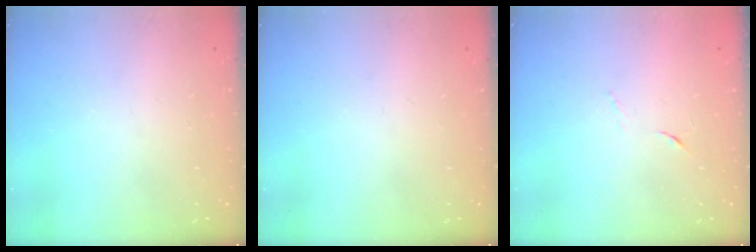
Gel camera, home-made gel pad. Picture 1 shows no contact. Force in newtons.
{"total": 0.0}
{"total": 4.1, "press": 4.0, "slide": 1.1}